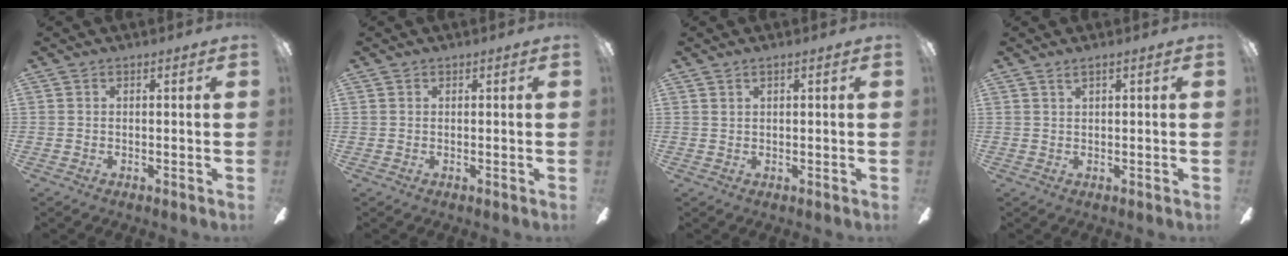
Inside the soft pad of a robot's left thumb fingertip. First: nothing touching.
{"total": 0.0}
{"total": 0.9, "force": [0.6, 0.2, 0.6], "torque": [-0.013, 0.001, 0.011]}
{"total": 1.2, "force": [0.9, 0.1, 0.8], "torque": [-0.018, 0.000, 0.016]}